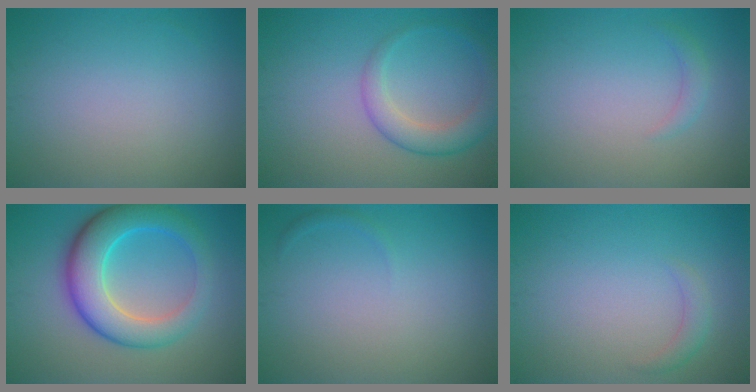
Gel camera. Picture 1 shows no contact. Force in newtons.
{"total": 2.9, "press": 2.8, "slide": 0.1}
{"total": 1.1, "press": 1.1, "slide": 0.0}
{"total": 8.0, "press": 8.0, "slide": 0.1}
{"total": 0.5, "press": 0.5, "slide": 0.1}
{"total": 1.3, "press": 1.3, "slide": 0.1}